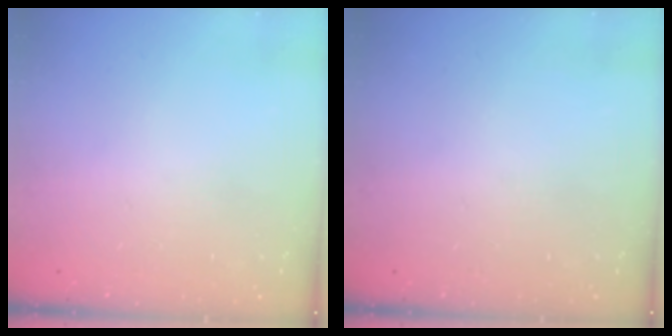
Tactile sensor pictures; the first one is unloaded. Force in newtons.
{"total": 0.0}